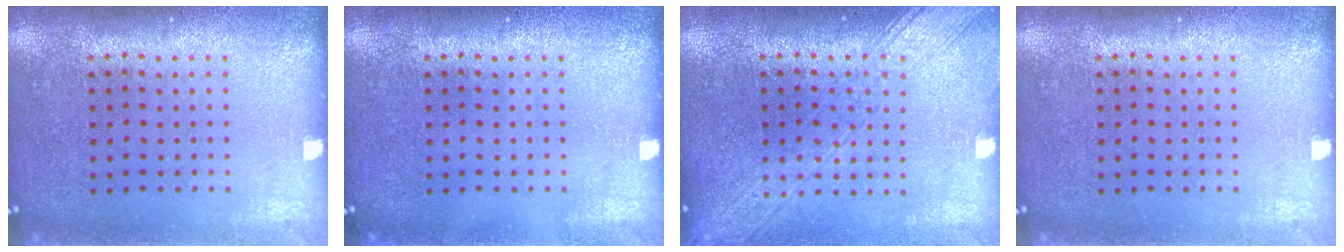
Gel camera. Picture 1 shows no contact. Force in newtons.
{"total": 0.0}
{"total": 3.5, "press": 3.5, "slide": 0.5}
{"total": 0.0}